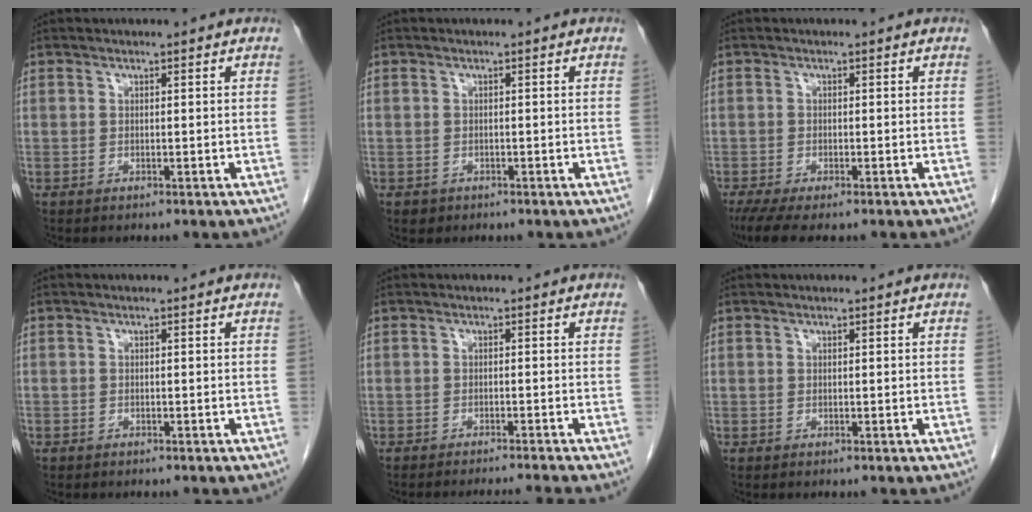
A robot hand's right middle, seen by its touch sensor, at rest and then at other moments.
{"total": 1.0, "force": [-0.5, 0.8, 0.1], "torque": [-0.005, 0.003, -0.004]}
{"total": 5.6, "force": [-4.3, 1.0, 3.5], "torque": [-0.058, -0.015, -0.071]}
{"total": 0.5, "force": [-0.4, 0.3, 0.1], "torque": [-0.007, 0.002, -0.008]}
{"total": 6.3, "force": [-5.8, -1.6, 1.8], "torque": [-0.010, -0.009, -0.080]}
{"total": 0.0}